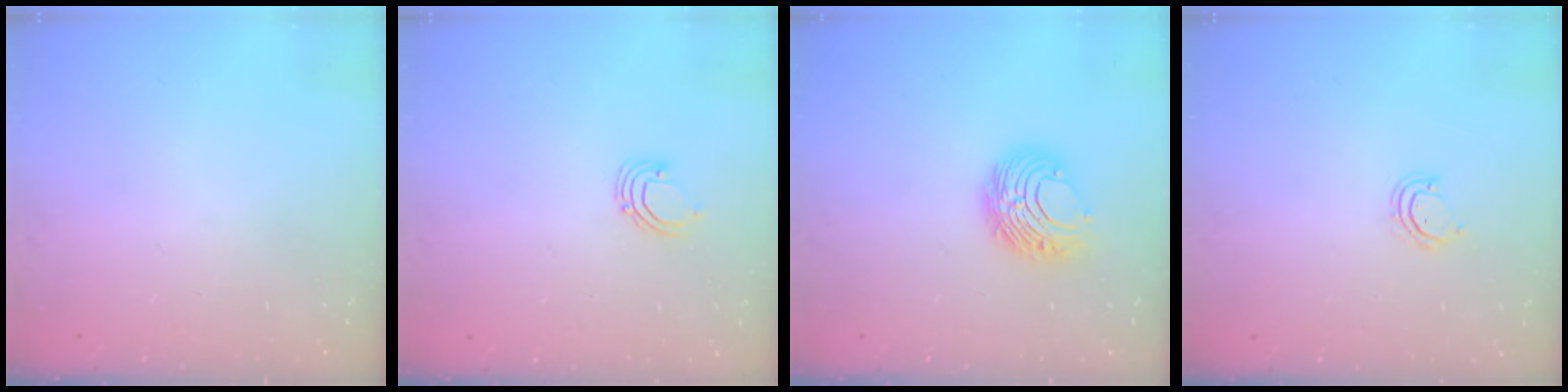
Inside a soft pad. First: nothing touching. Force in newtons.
{"total": 3.4, "press": 3.4, "slide": 0.3}
{"total": 8.6, "press": 8.6, "slide": 0.5}
{"total": 3.7, "press": 3.6, "slide": 0.3}